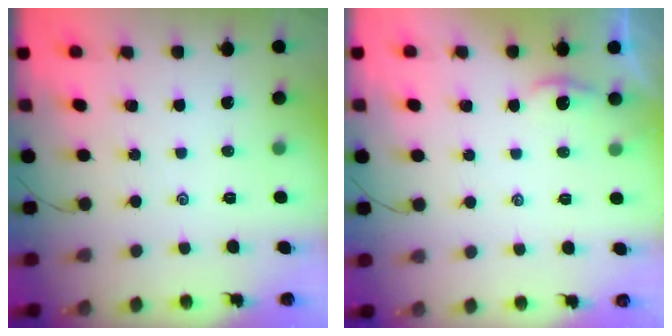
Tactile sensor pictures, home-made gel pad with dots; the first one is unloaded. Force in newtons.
{"total": 1.9, "press": 1.9, "slide": 0.2}